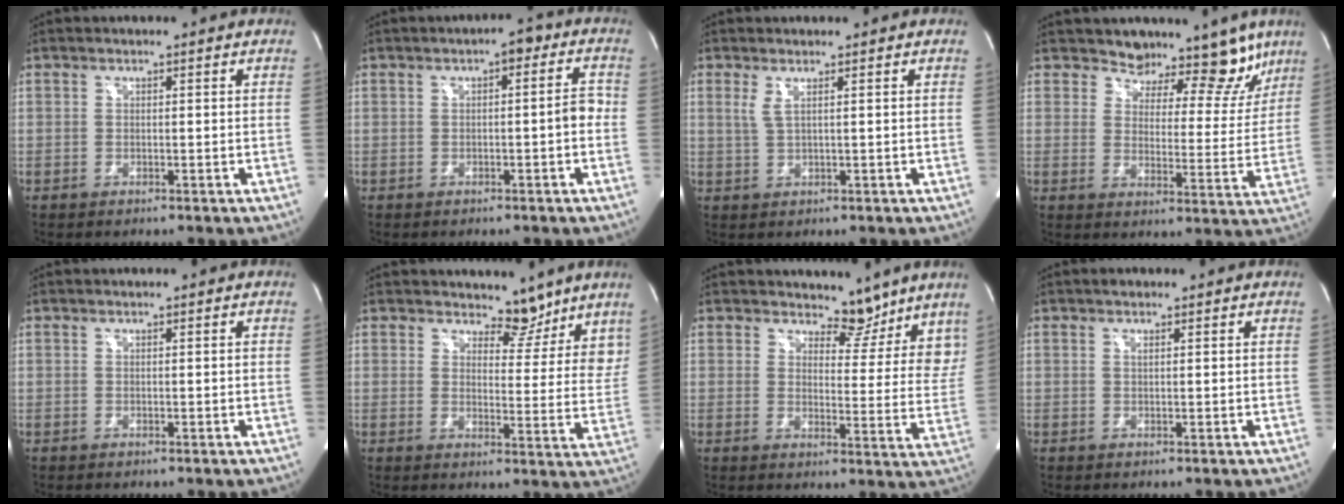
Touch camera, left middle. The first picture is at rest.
{"total": 4.4, "force": [0.0, 1.3, 4.2], "torque": [-0.049, 0.018, -0.007]}
{"total": 1.7, "force": [0.8, -0.1, 1.5], "torque": [-0.040, 0.000, 0.021]}
{"total": 12.3, "force": [10.6, 5.2, 3.6], "torque": [-0.014, -0.016, 0.110]}
{"total": 0.0}
{"total": 8.4, "force": [7.5, 3.3, 1.7], "torque": [0.007, -0.027, 0.081]}
{"total": 9.8, "force": [8.9, 3.6, 1.8], "torque": [0.011, -0.031, 0.090]}
{"total": 0.7, "force": [0.4, 0.3, 0.5], "torque": [-0.014, 0.005, 0.010]}